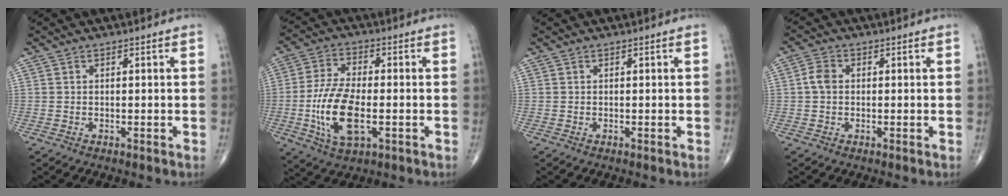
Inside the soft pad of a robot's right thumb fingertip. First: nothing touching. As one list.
[{"total": 12.9, "force": [-2.7, 5.8, 11.2], "torque": [-0.225, 0.004, -0.048]}, {"total": 0.0}, {"total": 3.0, "force": [0.0, 2.2, 2.0], "torque": [-0.039, 0.007, -0.005]}]